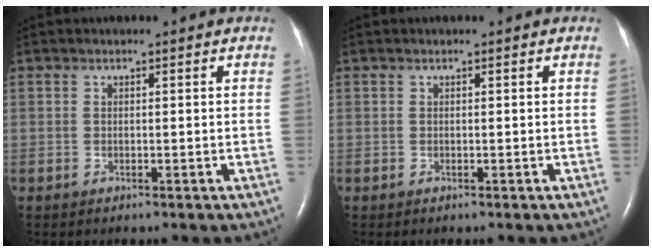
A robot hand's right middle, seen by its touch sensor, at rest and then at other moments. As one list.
[{"total": 0.0}]